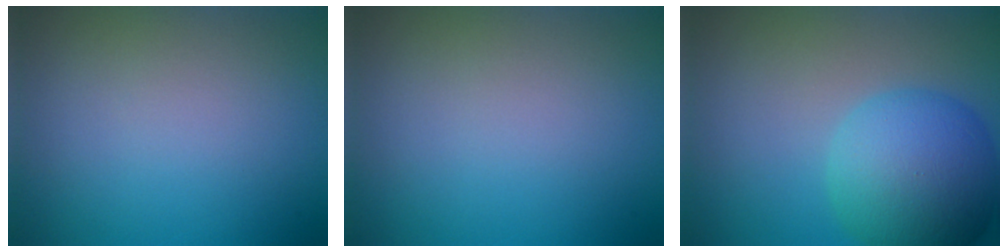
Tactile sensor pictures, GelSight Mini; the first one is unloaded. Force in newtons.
{"total": 0.0}
{"total": 8.4, "press": 8.4, "slide": 0.2}